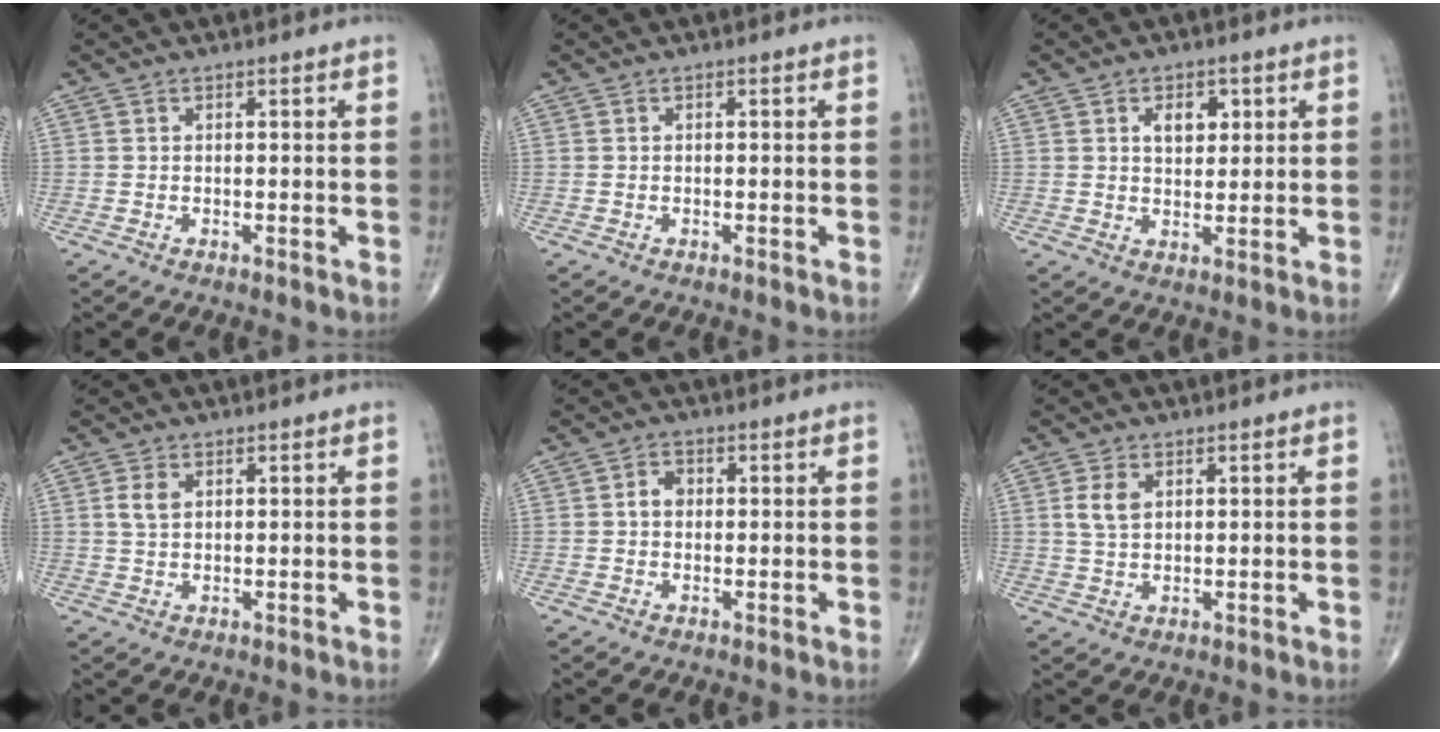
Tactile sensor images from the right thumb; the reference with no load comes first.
{"total": 0.0}
{"total": 5.1, "force": [1.8, 3.3, 3.5], "torque": [-0.030, -0.007, 0.026]}
{"total": 3.0, "force": [0.9, 2.0, 2.1], "torque": [-0.040, 0.001, 0.019]}
{"total": 2.8, "force": [0.1, 2.2, 1.7], "torque": [-0.021, 0.010, -0.003]}
{"total": 4.2, "force": [1.2, 2.7, 3.0], "torque": [-0.055, -0.002, 0.027]}